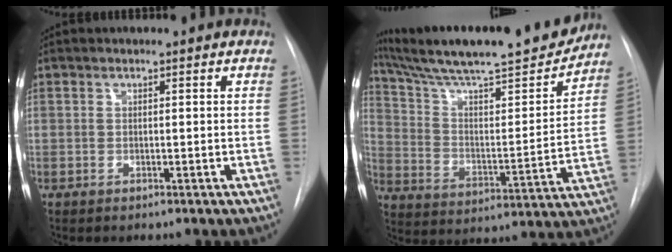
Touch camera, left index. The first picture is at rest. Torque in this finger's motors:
{"motor_torque": [-0.19, -1.25, 0.29, 0.08]}